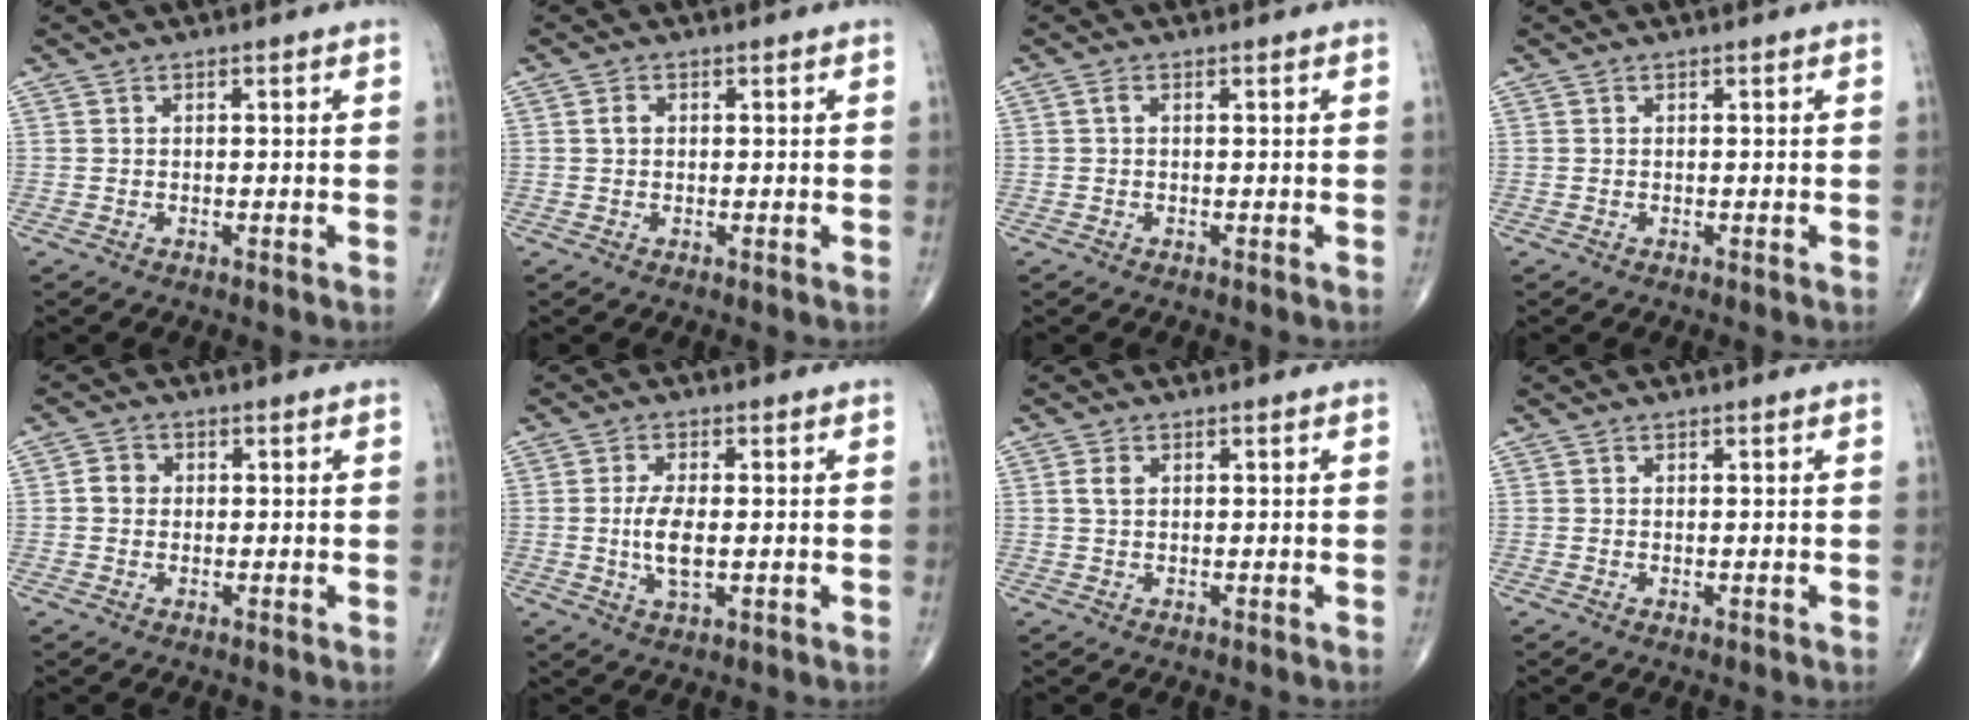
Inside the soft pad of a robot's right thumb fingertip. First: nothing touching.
{"total": 1.4, "force": [0.2, 1.1, 0.9], "torque": [-0.015, 0.005, 0.003]}
{"total": 0.7, "force": [0.0, 0.3, 0.7], "torque": [-0.013, 0.000, -0.003]}
{"total": 0.0}
{"total": 2.7, "force": [0.1, 2.4, 1.2], "torque": [-0.009, 0.006, -0.003]}
{"total": 5.9, "force": [-0.4, 2.4, 5.4], "torque": [-0.108, -0.008, -0.007]}
{"total": 2.0, "force": [0.5, 1.3, 1.4], "torque": [-0.029, 0.004, 0.012]}
{"total": 0.0}